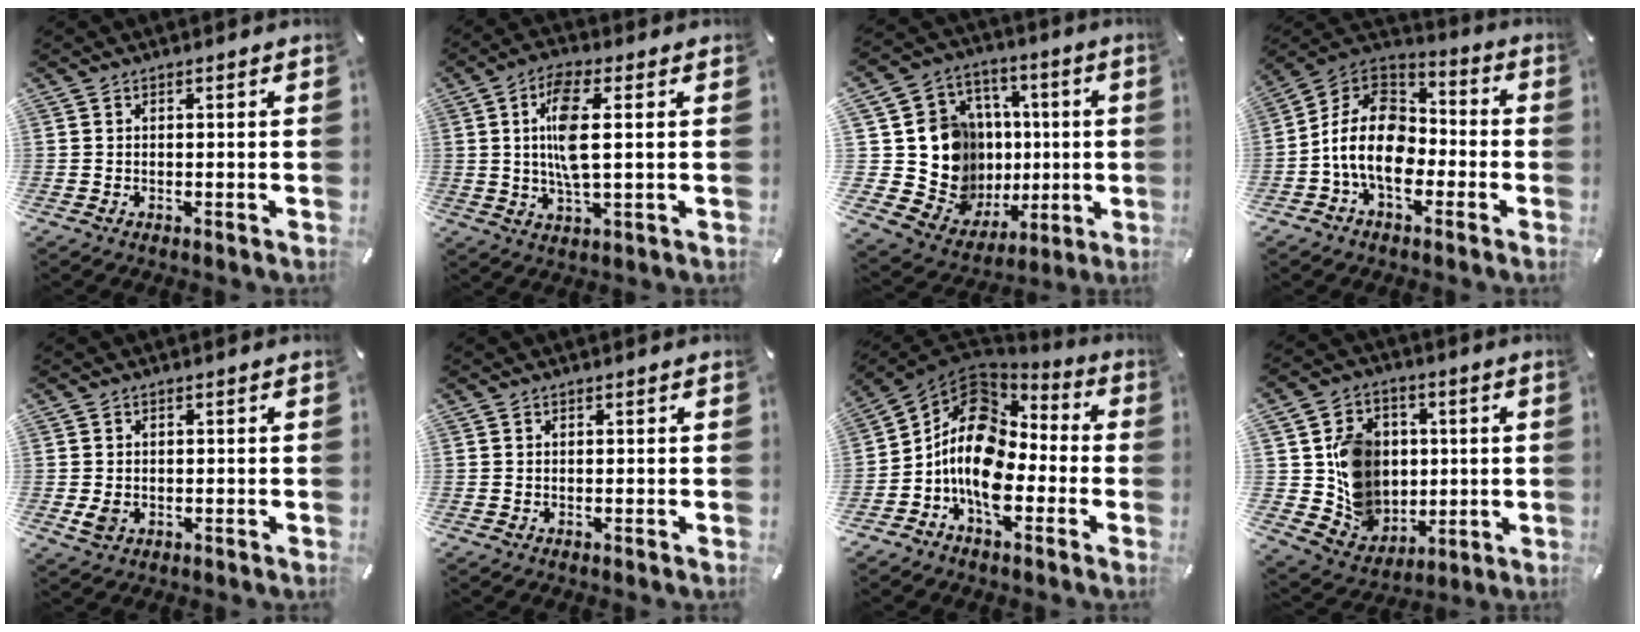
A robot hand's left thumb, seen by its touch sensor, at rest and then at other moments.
{"total": 9.9, "force": [1.4, 3.1, 9.3], "torque": [-0.205, -0.005, 0.016]}
{"total": 18.7, "force": [1.2, 16.9, 7.8], "torque": [-0.151, -0.034, 0.057]}
{"total": 14.1, "force": [-5.1, 10.1, 8.5], "torque": [-0.181, 0.025, -0.099]}
{"total": 2.8, "force": [-0.4, 2.2, 1.7], "torque": [-0.044, -0.002, -0.010]}
{"total": 0.0}
{"total": 14.0, "force": [-3.8, 9.9, 9.1], "torque": [-0.189, 0.014, -0.073]}
{"total": 13.2, "force": [1.2, 12.5, 4.0], "torque": [-0.071, -0.003, 0.040]}